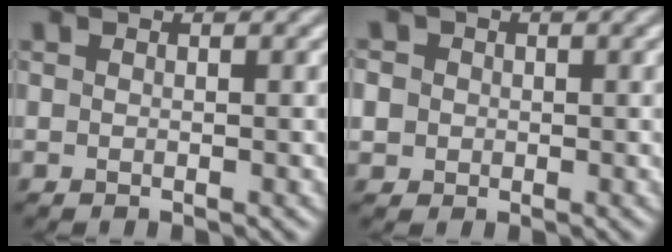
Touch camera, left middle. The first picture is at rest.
{"total": 2.8, "force": [0.8, 2.6, 0.7], "torque": [-0.007, 0.024, -0.009]}